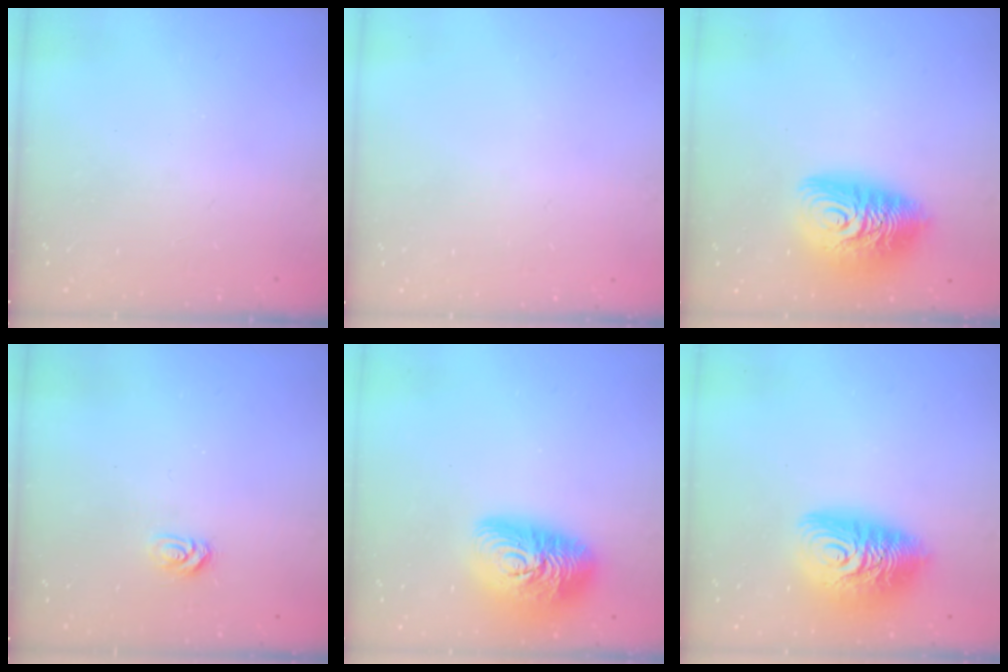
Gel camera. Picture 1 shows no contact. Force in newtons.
{"total": 0.0}
{"total": 14.7, "press": 14.6, "slide": 1.3}
{"total": 4.4, "press": 4.3, "slide": 0.5}
{"total": 16.9, "press": 16.8, "slide": 1.2}
{"total": 14.7, "press": 14.6, "slide": 1.3}